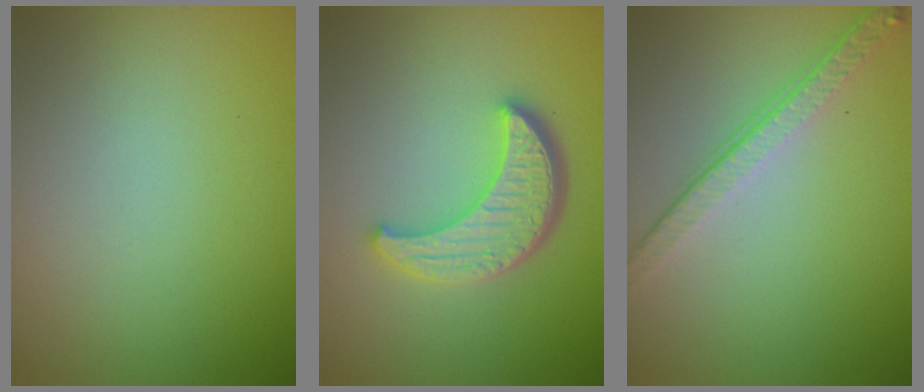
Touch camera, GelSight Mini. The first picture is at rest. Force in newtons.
{"total": 4.7, "press": 3.9, "slide": 2.5}
{"total": 4.0, "press": 2.8, "slide": 2.9}